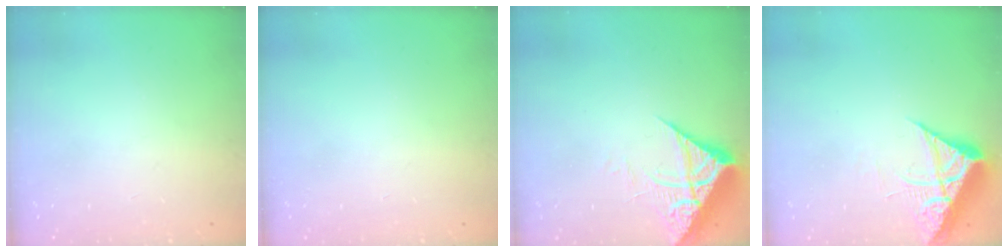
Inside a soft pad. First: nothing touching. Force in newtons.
{"total": 0.0}
{"total": 7.2, "press": 7.1, "slide": 0.9}
{"total": 7.5, "press": 7.5, "slide": 0.8}